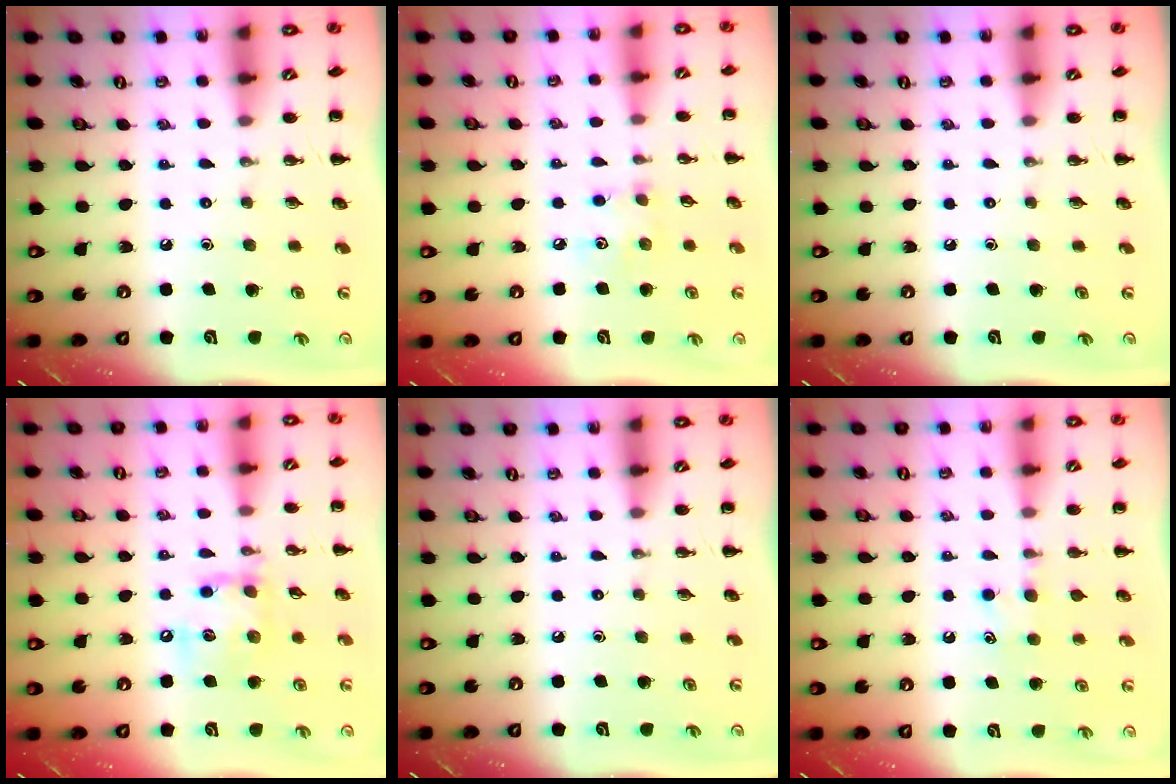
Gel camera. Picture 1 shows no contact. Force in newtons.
{"total": 4.2, "press": 4.2, "slide": 0.6}
{"total": 0.0}
{"total": 12.9, "press": 12.8, "slide": 1.6}
{"total": 0.0}
{"total": 5.4, "press": 5.2, "slide": 1.5}